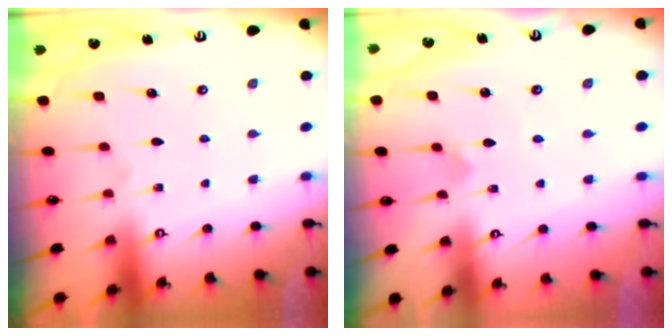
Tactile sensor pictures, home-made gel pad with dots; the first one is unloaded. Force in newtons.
{"total": 0.9, "press": 0.9, "slide": 0.0}